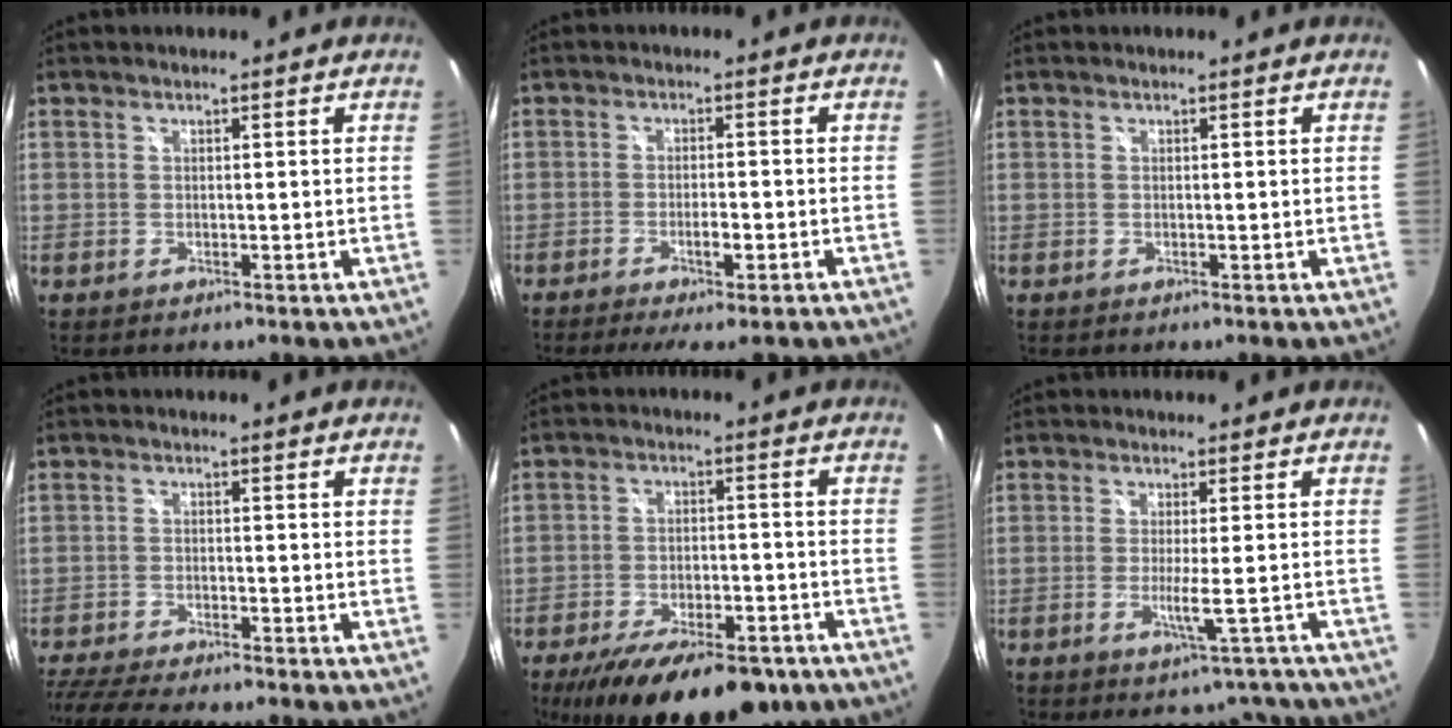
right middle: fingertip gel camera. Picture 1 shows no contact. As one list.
[{"total": 6.8, "force": [-4.6, 1.5, 4.8], "torque": [-0.101, -0.016, -0.070]}, {"total": 0.0}, {"total": 13.1, "force": [-11.5, 1.5, 6.1], "torque": [-0.140, -0.024, -0.189]}, {"total": 20.5, "force": [-14.8, 7.6, 12.0], "torque": [-0.216, -0.031, -0.207]}, {"total": 7.6, "force": [-6.4, 1.2, 4.0], "torque": [-0.049, -0.001, -0.080]}]